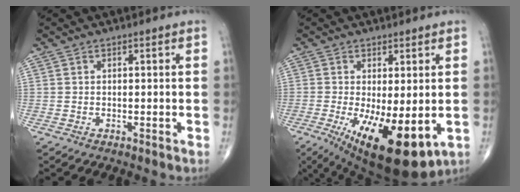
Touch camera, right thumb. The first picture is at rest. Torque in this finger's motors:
{"motor_torque": [1.35, 2.82, 0.69, -0.02, 0.13]}